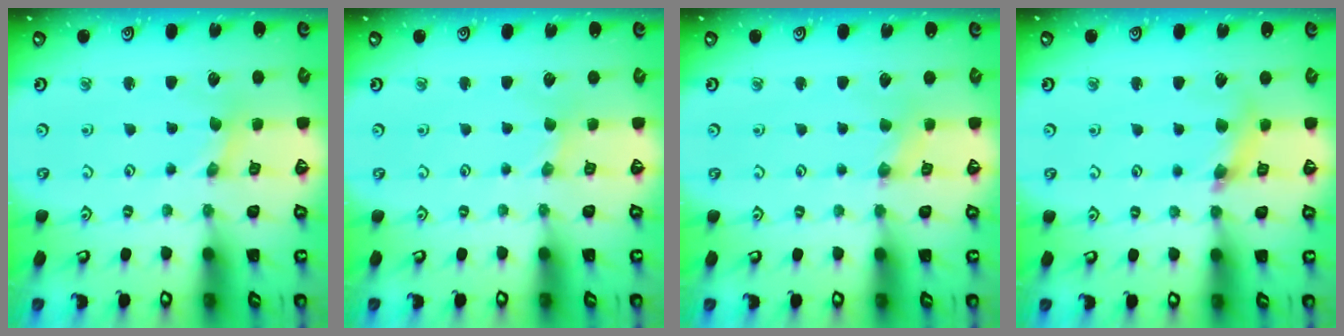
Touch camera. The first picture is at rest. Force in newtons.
{"total": 0.0}
{"total": 1.9, "press": 1.9, "slide": 0.3}
{"total": 7.0, "press": 6.9, "slide": 0.7}